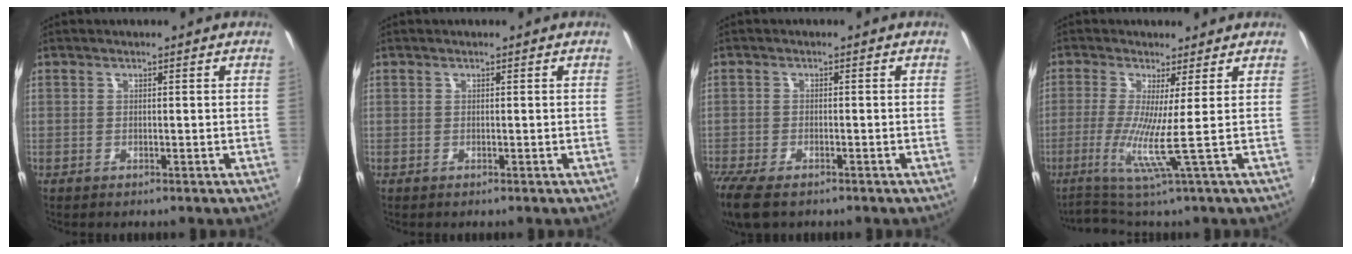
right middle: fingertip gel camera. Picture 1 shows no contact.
{"total": 0.0}
{"total": 8.0, "force": [-5.9, 2.6, 4.6], "torque": [-0.117, -0.037, -0.113]}
{"total": 6.3, "force": [-1.4, -1.5, 6.0], "torque": [-0.139, -0.021, -0.032]}